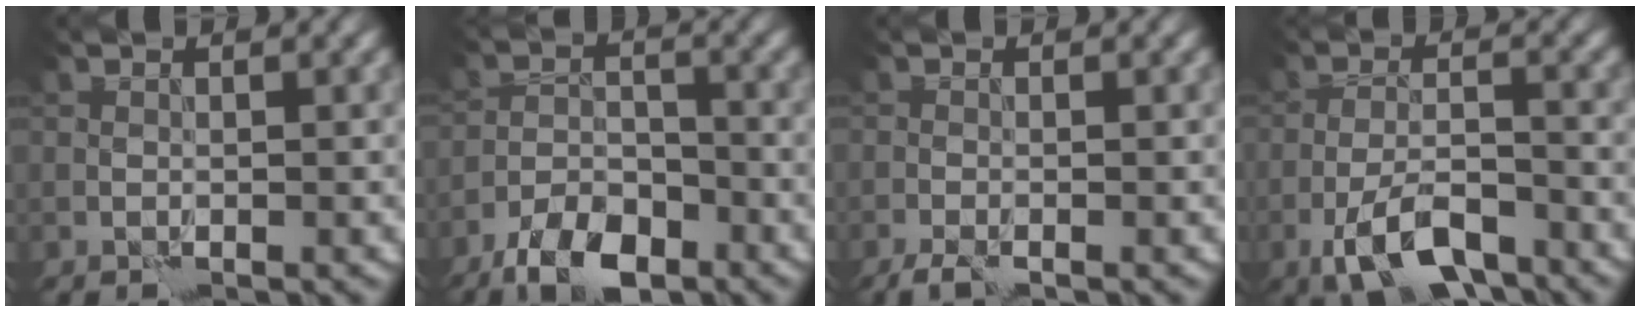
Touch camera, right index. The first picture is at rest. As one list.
[{"total": 5.9, "force": [-4.2, 2.4, 3.4], "torque": [-0.055, -0.004, -0.080]}, {"total": 1.7, "force": [-1.4, 0.1, 1.0], "torque": [-0.024, -0.008, -0.028]}, {"total": 6.6, "force": [-4.0, 2.4, 4.6], "torque": [-0.083, -0.003, -0.075]}]